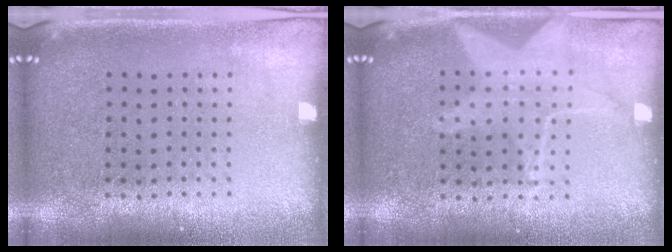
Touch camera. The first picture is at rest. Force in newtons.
{"total": 1.4, "press": 1.4, "slide": 0.5}